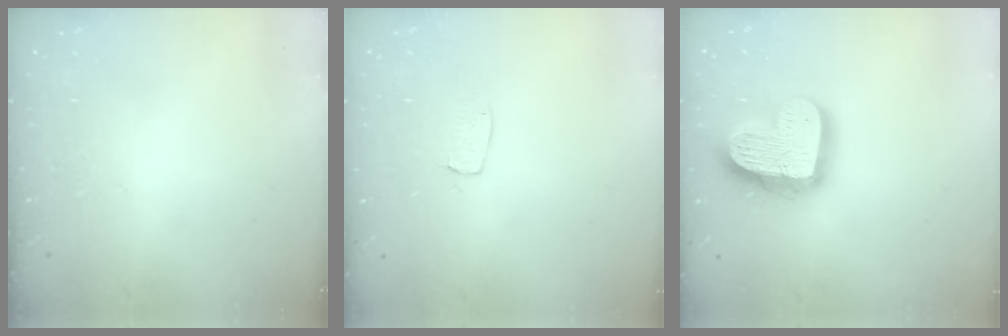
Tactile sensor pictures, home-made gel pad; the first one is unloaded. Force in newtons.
{"total": 4.5, "press": 4.5, "slide": 0.3}
{"total": 19.4, "press": 19.3, "slide": 1.5}